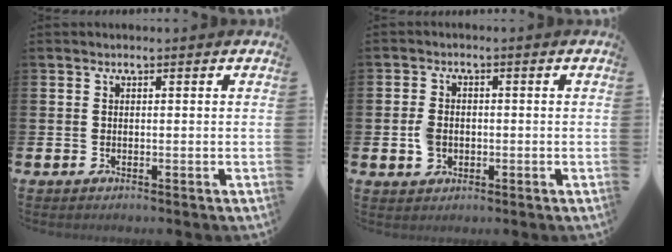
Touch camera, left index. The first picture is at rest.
{"total": 3.0, "force": [-0.4, 2.4, 1.8], "torque": [-0.028, 0.006, -0.011]}